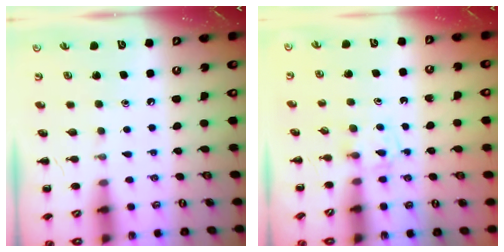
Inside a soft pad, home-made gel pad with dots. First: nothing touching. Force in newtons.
{"total": 2.3, "press": 2.0, "slide": 1.0}